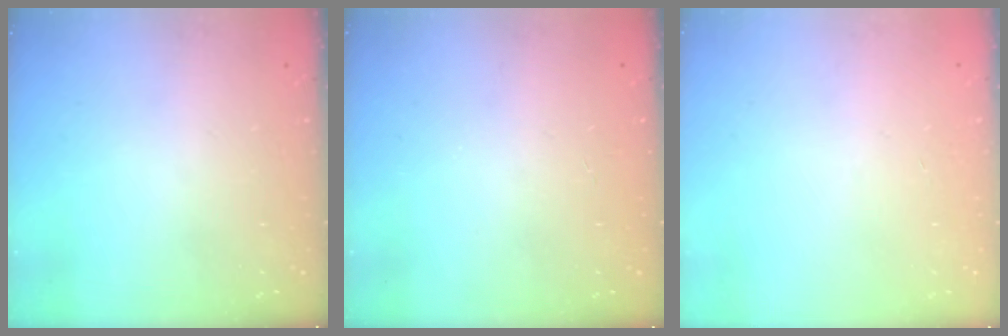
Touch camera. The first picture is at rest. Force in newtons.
{"total": 0.0}
{"total": 0.0}